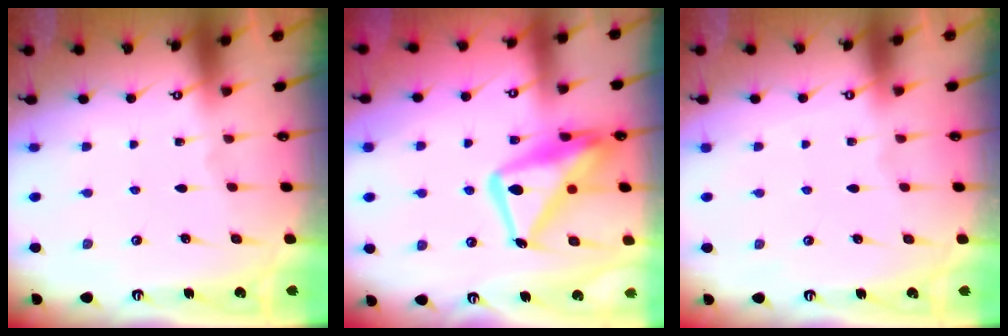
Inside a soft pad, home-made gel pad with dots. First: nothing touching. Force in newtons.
{"total": 17.7, "press": 17.6, "slide": 1.6}
{"total": 3.9, "press": 3.9, "slide": 0.1}